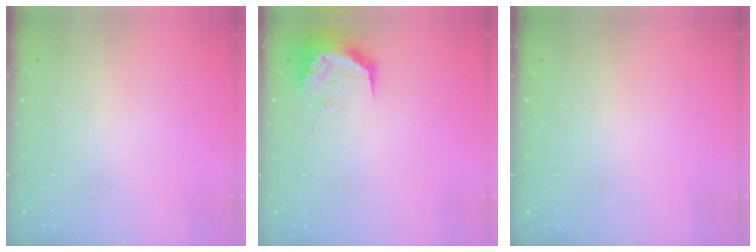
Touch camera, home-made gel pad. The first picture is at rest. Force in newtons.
{"total": 17.9, "press": 13.8, "slide": 11.4}
{"total": 0.0}